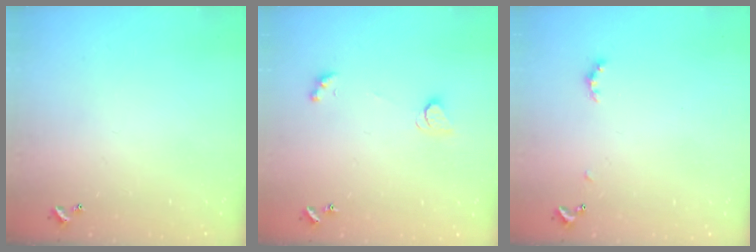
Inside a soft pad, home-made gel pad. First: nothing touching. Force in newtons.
{"total": 2.2, "press": 2.2, "slide": 0.4}
{"total": 2.6, "press": 2.6, "slide": 0.6}